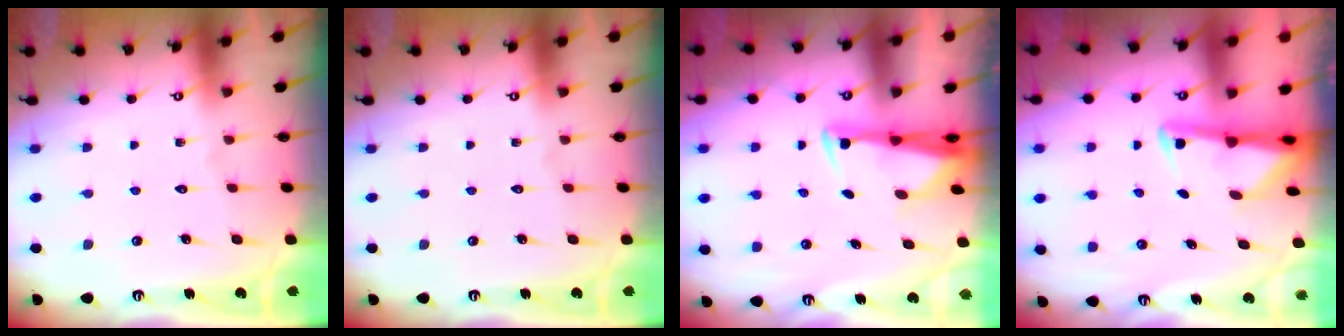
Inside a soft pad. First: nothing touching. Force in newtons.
{"total": 0.0}
{"total": 2.8, "press": 2.6, "slide": 0.9}
{"total": 3.0, "press": 2.9, "slide": 0.7}